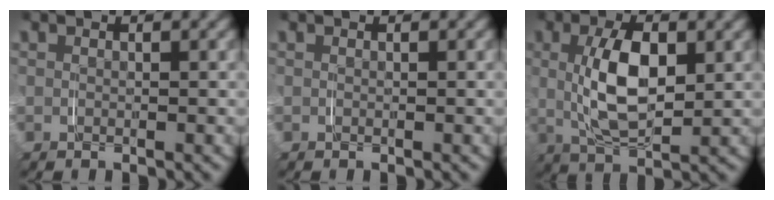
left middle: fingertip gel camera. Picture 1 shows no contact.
{"total": 0.0}
{"total": 2.9, "force": [1.0, 0.1, 2.7], "torque": [-0.037, 0.005, 0.015]}